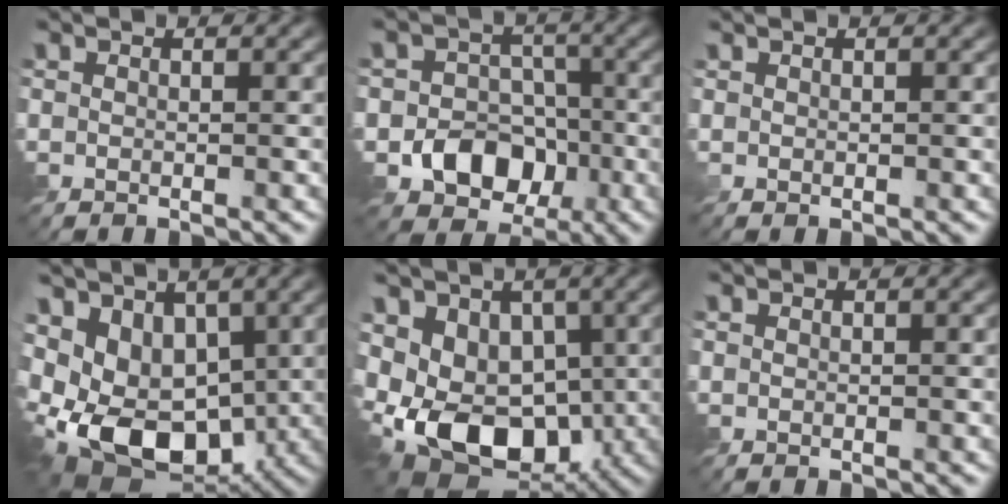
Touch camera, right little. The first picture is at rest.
{"total": 6.0, "force": [-2.3, 4.8, 2.7], "torque": [-0.023, -0.005, -0.056]}
{"total": 0.0}
{"total": 10.7, "force": [-1.8, 7.3, 7.6], "torque": [-0.149, -0.028, -0.027]}
{"total": 9.0, "force": [-1.6, 6.4, 6.2], "torque": [-0.106, -0.019, -0.030]}
{"total": 0.0}